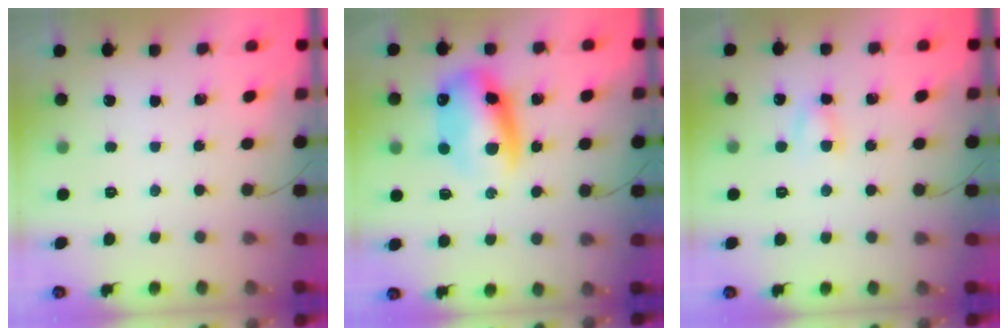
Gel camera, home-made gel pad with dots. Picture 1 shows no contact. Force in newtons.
{"total": 12.4, "press": 11.9, "slide": 3.2}
{"total": 3.5, "press": 3.3, "slide": 1.0}